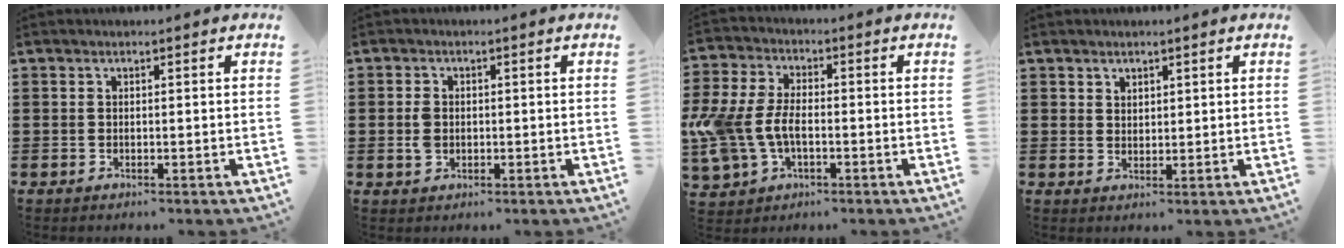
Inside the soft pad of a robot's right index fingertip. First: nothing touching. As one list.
[{"total": 2.4, "force": [-0.2, 1.7, 1.7], "torque": [-0.042, 0.003, -0.007]}, {"total": 7.8, "force": [-1.6, 5.0, 5.8], "torque": [-0.162, -0.003, -0.041]}, {"total": 2.0, "force": [1.7, 1.2, 0.1], "torque": [-0.005, 0.005, 0.033]}]